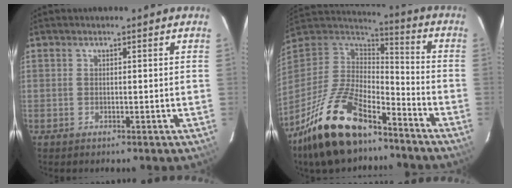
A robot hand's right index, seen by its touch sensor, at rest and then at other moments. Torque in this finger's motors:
{"motor_torque": [0.92, -0.99, 0.96, 0.21]}